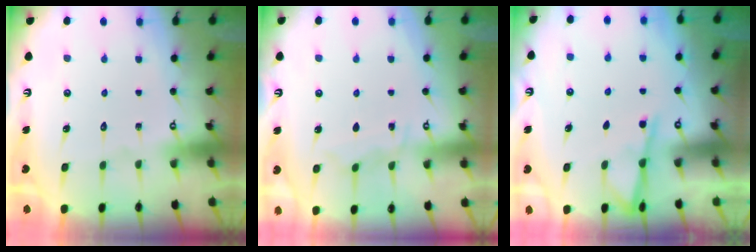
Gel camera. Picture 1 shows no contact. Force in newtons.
{"total": 4.6, "press": 4.5, "slide": 0.6}
{"total": 4.4, "press": 4.3, "slide": 0.5}